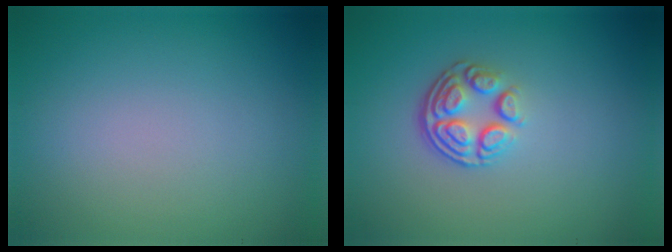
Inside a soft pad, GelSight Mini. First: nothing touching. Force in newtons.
{"total": 3.7, "press": 2.5, "slide": 2.7}